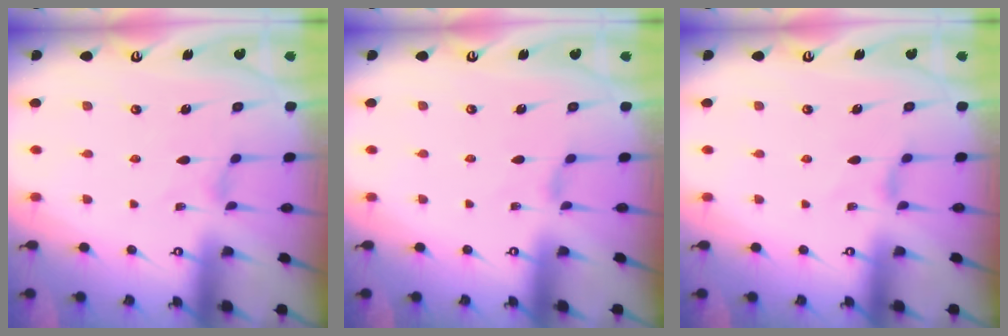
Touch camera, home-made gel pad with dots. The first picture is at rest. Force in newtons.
{"total": 0.6, "press": 0.6, "slide": 0.2}
{"total": 2.3, "press": 2.3, "slide": 0.5}